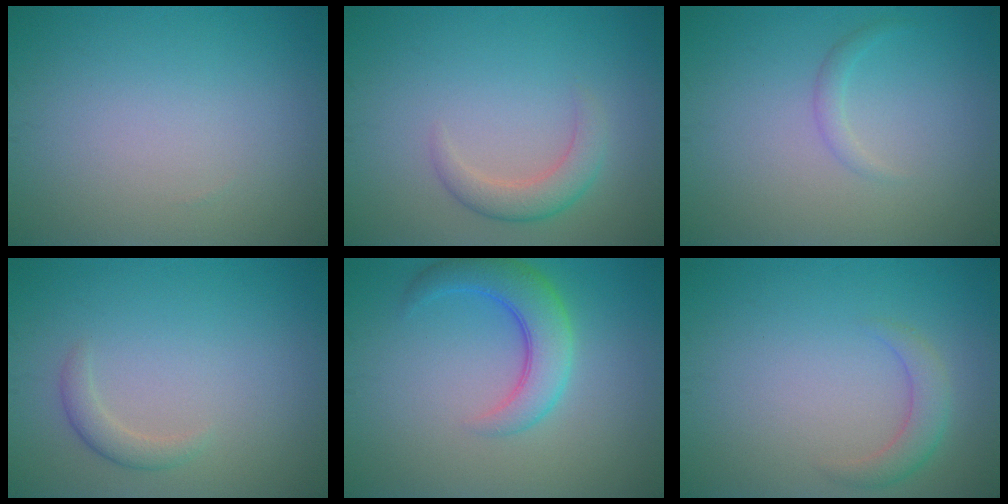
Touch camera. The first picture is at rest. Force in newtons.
{"total": 2.6, "press": 2.6, "slide": 0.1}
{"total": 1.0, "press": 1.0, "slide": 0.1}
{"total": 1.5, "press": 1.5, "slide": 0.1}
{"total": 4.8, "press": 4.8, "slide": 0.2}
{"total": 2.2, "press": 2.2, "slide": 0.1}